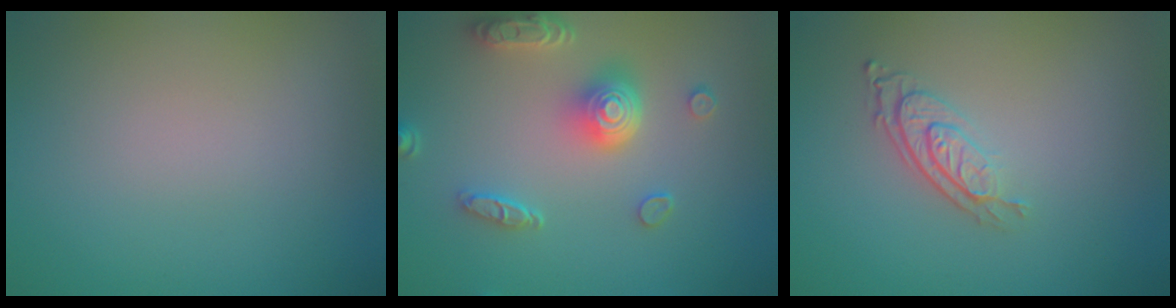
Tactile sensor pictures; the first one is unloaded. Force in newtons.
{"total": 5.0, "press": 4.0, "slide": 3.1}
{"total": 2.9, "press": 2.1, "slide": 2.1}